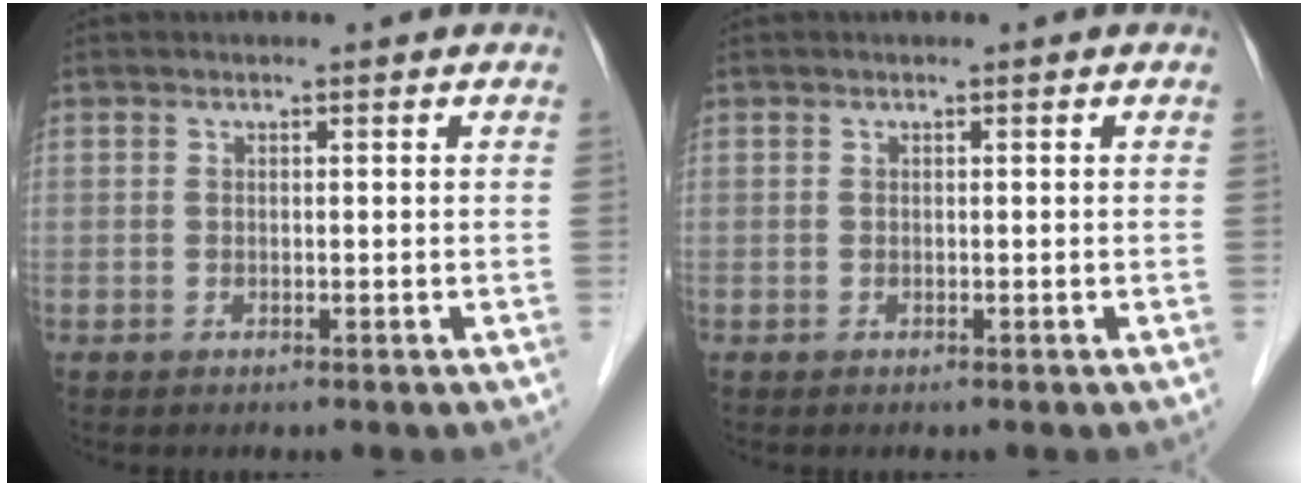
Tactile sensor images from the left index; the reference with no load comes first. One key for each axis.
{"total": 0.0}